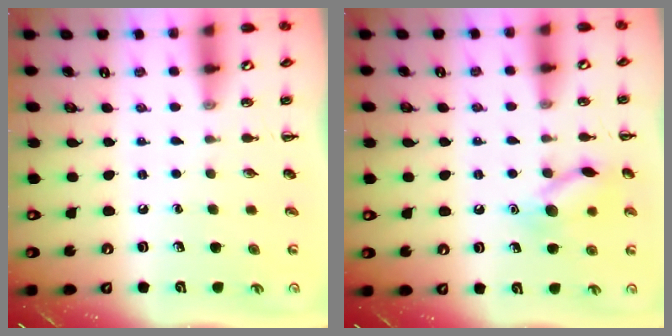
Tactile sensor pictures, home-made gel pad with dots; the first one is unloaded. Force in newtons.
{"total": 12.0, "press": 12.0, "slide": 0.7}